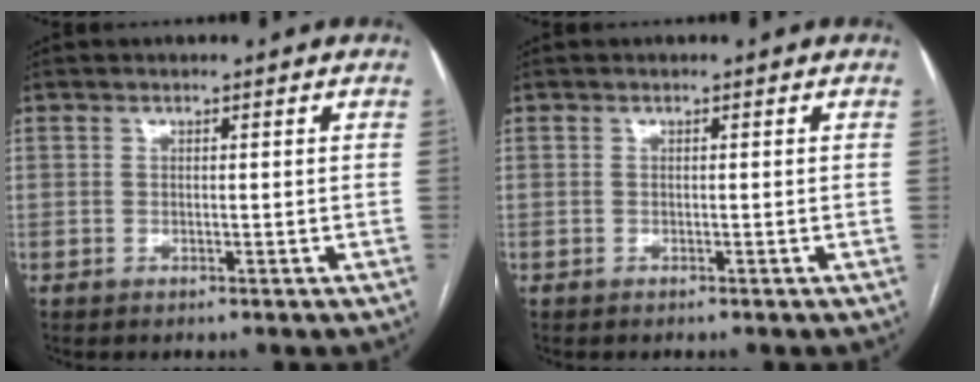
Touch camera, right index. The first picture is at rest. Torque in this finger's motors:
{"motor_torque": [0.20, 0.07, -0.03, 0.00]}